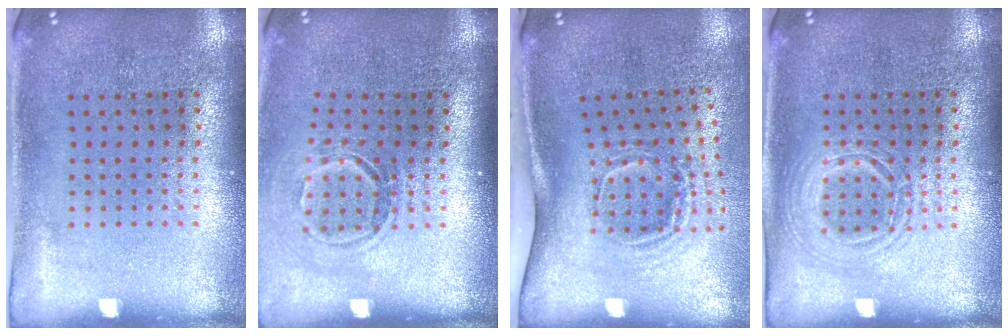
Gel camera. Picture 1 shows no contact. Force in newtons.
{"total": 1.6, "press": 1.1, "slide": 1.2}
{"total": 1.9, "press": 1.2, "slide": 1.6}
{"total": 1.2, "press": 1.2, "slide": 0.1}